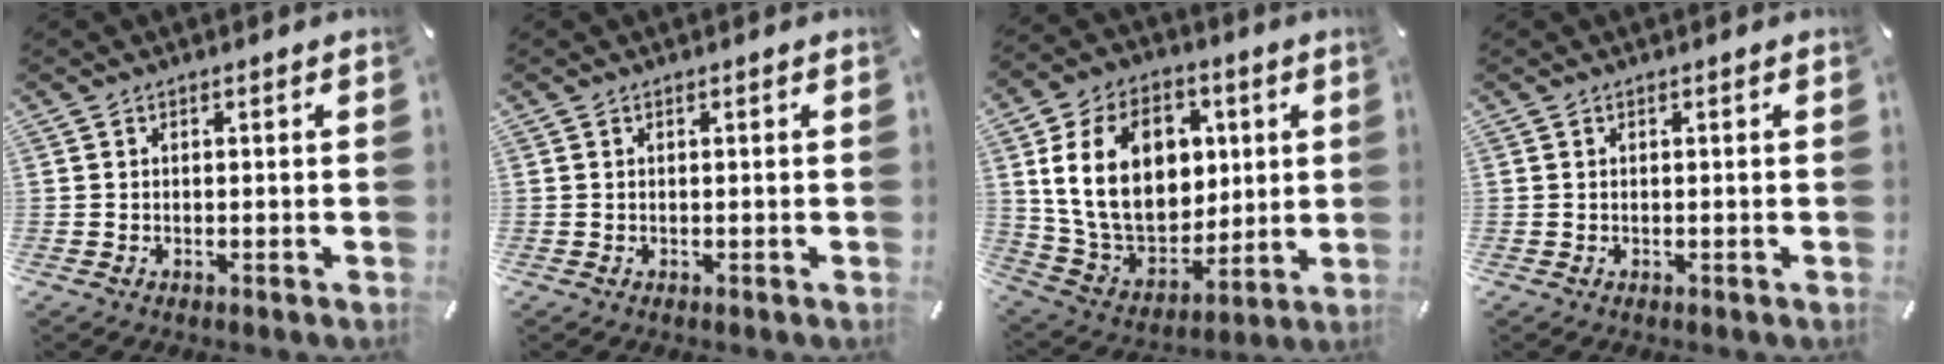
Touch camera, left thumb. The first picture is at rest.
{"total": 0.0}
{"total": 21.6, "force": [4.8, 15.9, 13.8], "torque": [-0.244, -0.014, 0.088]}
{"total": 0.0}